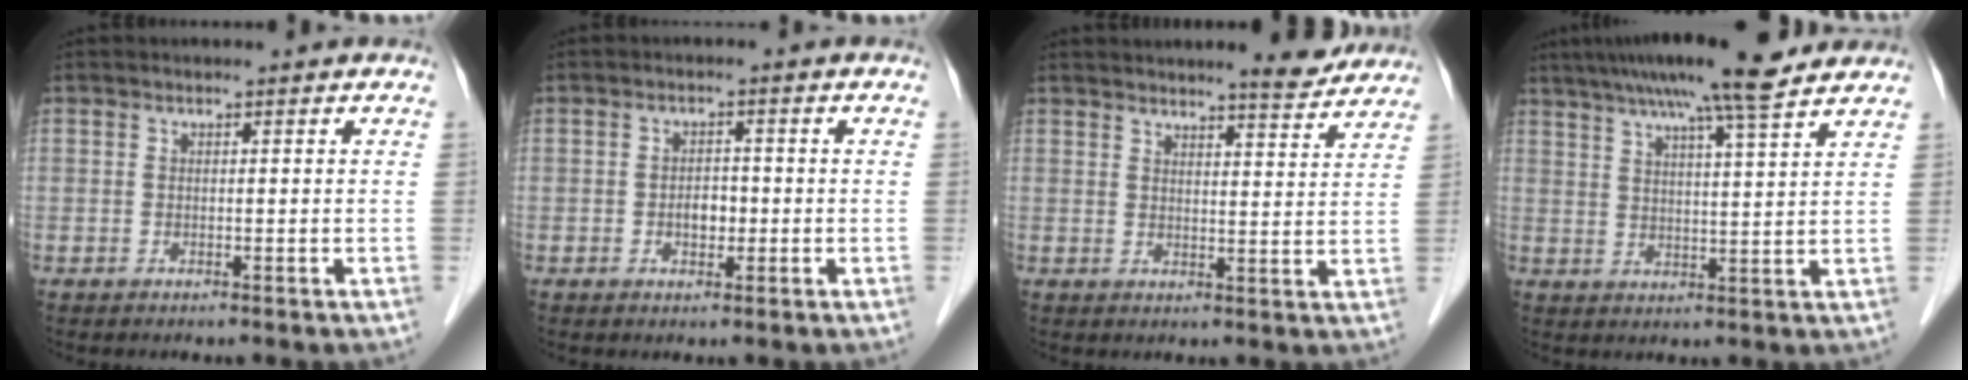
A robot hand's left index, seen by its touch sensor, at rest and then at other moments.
{"total": 2.5, "force": [-0.7, 1.6, 1.8], "torque": [-0.026, 0.007, -0.010]}
{"total": 6.2, "force": [5.8, 0.6, 2.2], "torque": [-0.034, -0.007, 0.068]}
{"total": 13.8, "force": [10.8, 0.3, 8.5], "torque": [-0.141, 0.029, 0.152]}